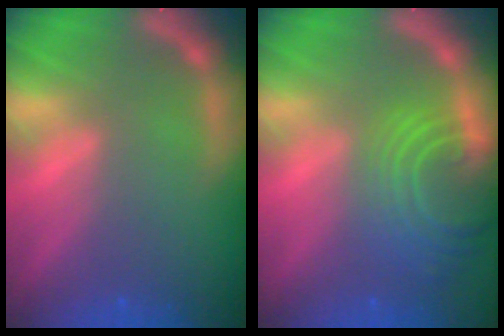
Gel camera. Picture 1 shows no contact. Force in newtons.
{"total": 8.5}